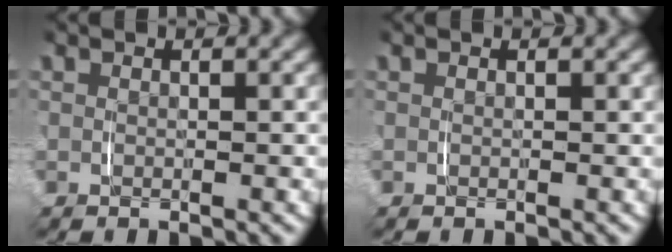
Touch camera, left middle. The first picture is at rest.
{"total": 0.0}